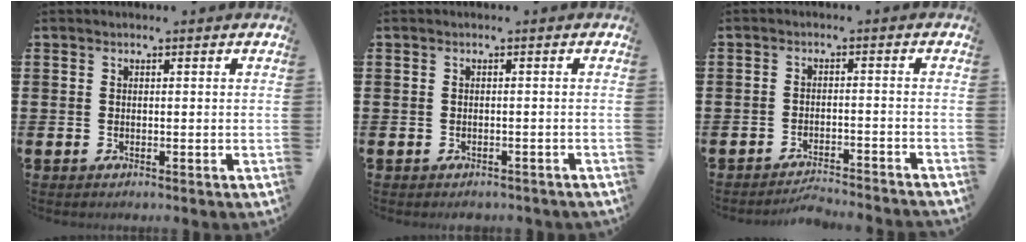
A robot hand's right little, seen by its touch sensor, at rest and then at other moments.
{"total": 0.5, "force": [-0.5, 0.2, 0.1], "torque": [-0.004, -0.001, -0.010]}
{"total": 2.6, "force": [-2.6, -0.2, 0.2], "torque": [-0.006, 0.002, -0.055]}